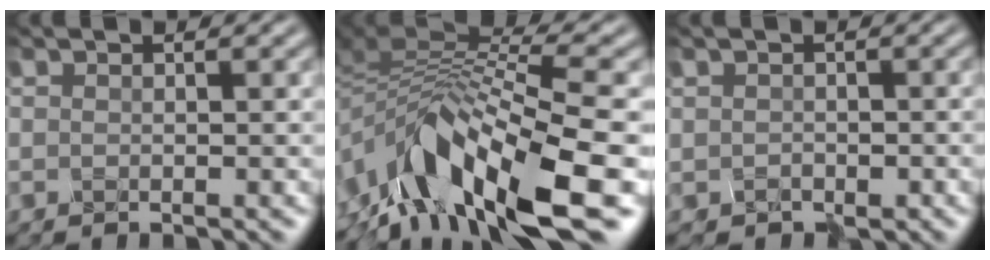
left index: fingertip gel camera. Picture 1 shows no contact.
{"total": 9.8, "force": [-5.7, 3.3, 7.2], "torque": [-0.148, 0.025, -0.099]}
{"total": 1.7, "force": [-0.1, 1.7, -0.1], "torque": [0.007, -0.003, -0.007]}